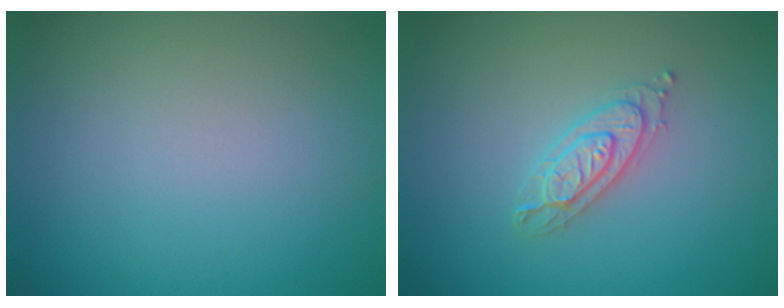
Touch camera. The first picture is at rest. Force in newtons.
{"total": 2.3, "press": 2.3, "slide": 0.4}